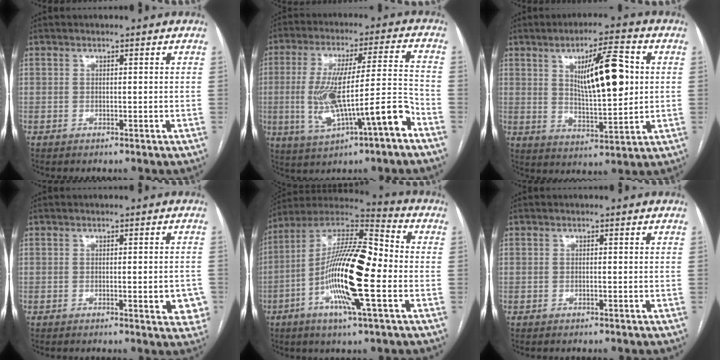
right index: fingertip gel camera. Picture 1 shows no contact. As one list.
[{"total": 15.2, "force": [-5.0, 1.7, 14.2], "torque": [-0.260, 0.017, -0.070]}, {"total": 12.1, "force": [2.8, 2.6, 11.4], "torque": [-0.187, 0.005, 0.050]}, {"total": 4.7, "force": [-1.3, 1.3, 4.3], "torque": [-0.041, 0.000, -0.012]}, {"total": 19.0, "force": [-3.8, 2.8, 18.4], "torque": [-0.345, 0.007, -0.072]}, {"total": 0.0}]